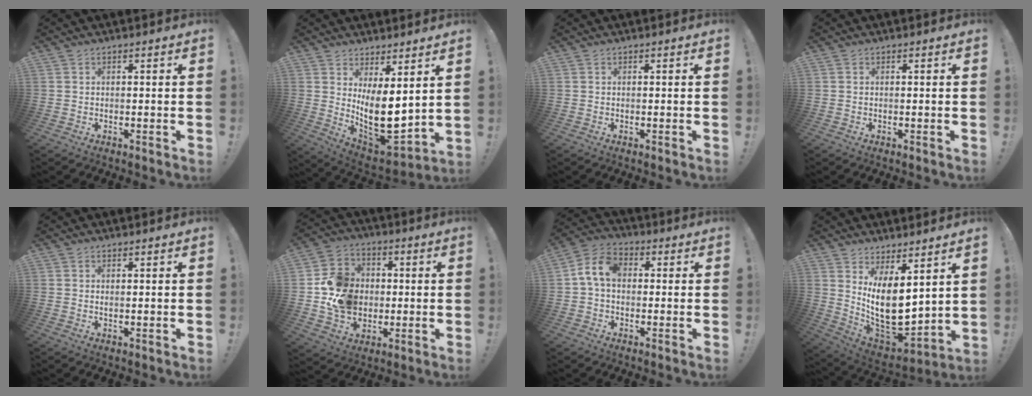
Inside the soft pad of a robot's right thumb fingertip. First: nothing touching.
{"total": 13.7, "force": [1.4, 6.1, 12.2], "torque": [-0.190, -0.039, 0.038]}
{"total": 0.0}
{"total": 0.0}
{"total": 0.7, "force": [0.4, 0.1, 0.5], "torque": [-0.012, 0.002, 0.008]}
{"total": 13.6, "force": [-1.0, 12.5, 5.4], "torque": [-0.066, 0.022, -0.006]}
{"total": 9.0, "force": [1.0, 6.3, 6.4], "torque": [-0.130, 0.017, 0.023]}
{"total": 15.1, "force": [2.7, 7.6, 12.8], "torque": [-0.234, -0.050, 0.058]}